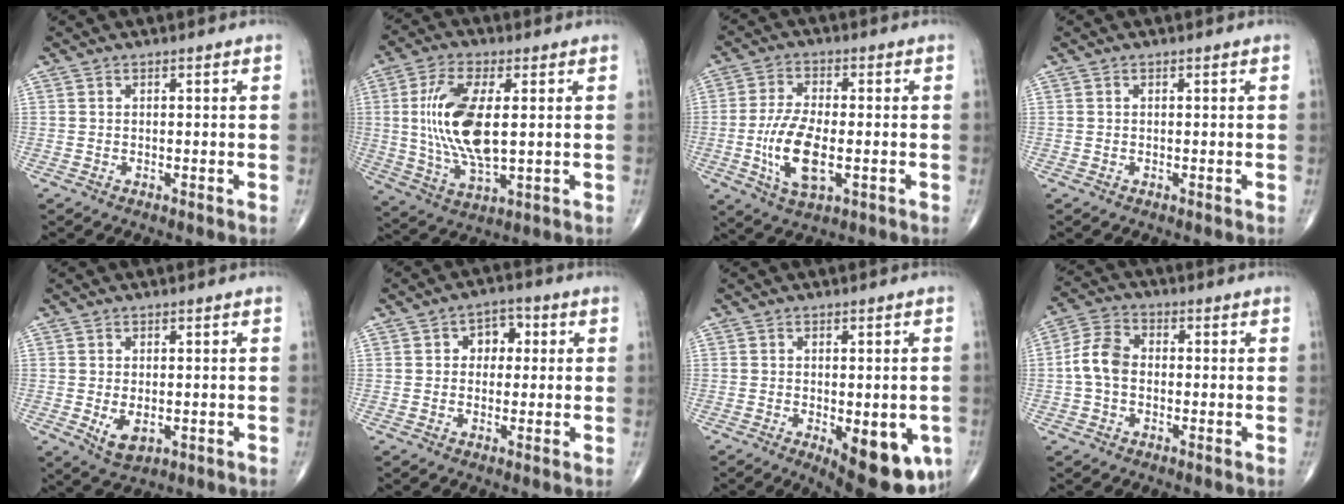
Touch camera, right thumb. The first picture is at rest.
{"total": 15.1, "force": [1.5, 6.3, 13.6], "torque": [-0.278, -0.013, 0.035]}
{"total": 10.8, "force": [-2.2, 4.7, 9.5], "torque": [-0.189, 0.000, -0.039]}
{"total": 0.0}
{"total": 4.3, "force": [-0.8, 2.5, 3.4], "torque": [-0.054, -0.010, -0.003]}
{"total": 3.7, "force": [0.6, 2.9, 2.3], "torque": [-0.005, 0.008, 0.001]}
{"total": 13.8, "force": [-4.5, 5.7, 11.7], "torque": [-0.124, -0.009, -0.044]}
{"total": 6.8, "force": [-0.6, 4.9, 4.8], "torque": [-0.091, 0.022, -0.023]}